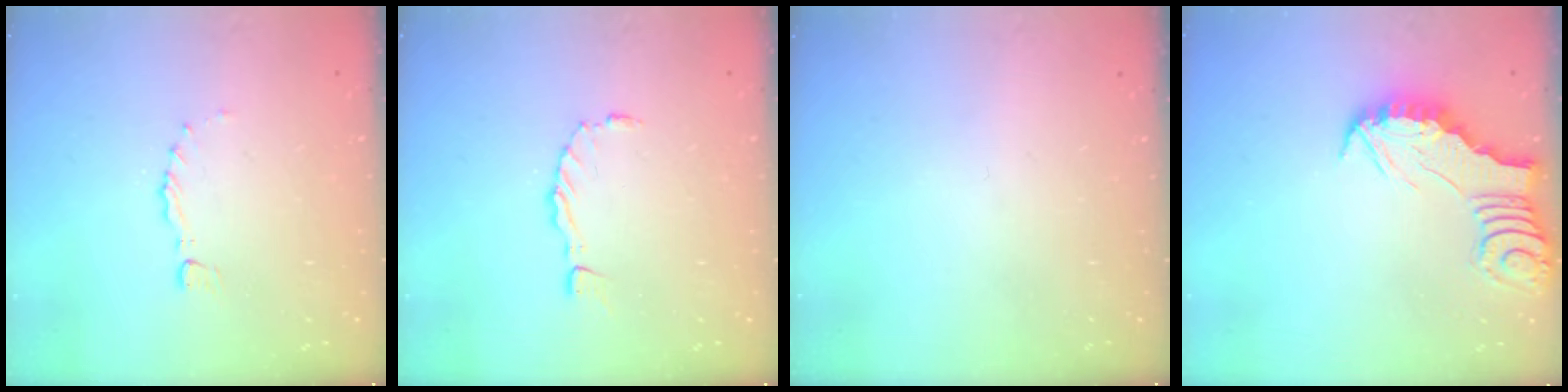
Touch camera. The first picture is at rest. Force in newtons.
{"total": 0.8, "press": 0.8, "slide": 0.1}
{"total": 0.0}
{"total": 2.5, "press": 2.5, "slide": 0.2}